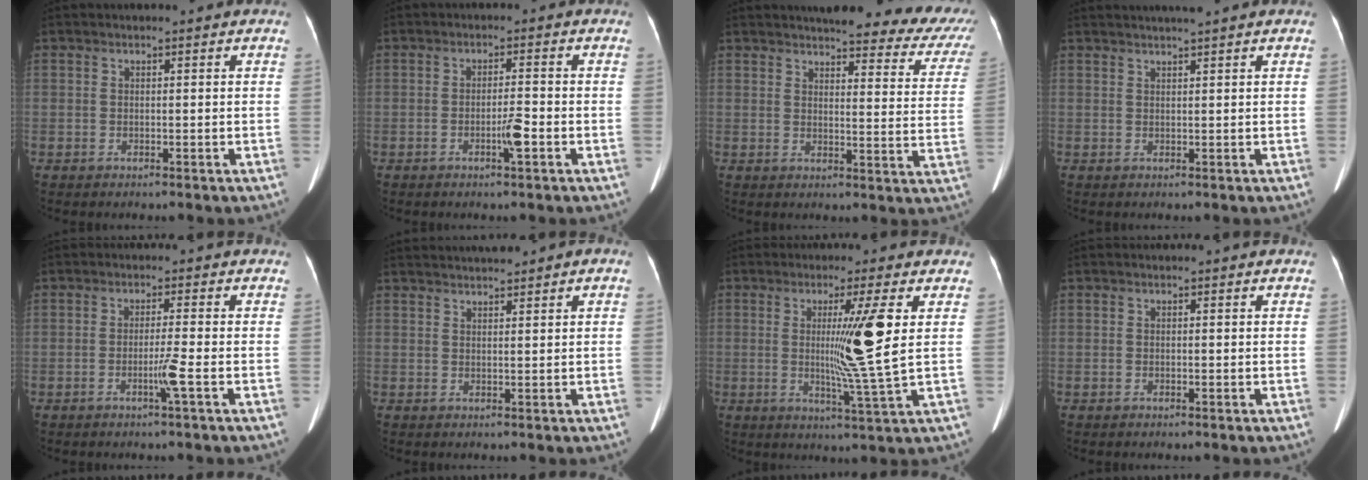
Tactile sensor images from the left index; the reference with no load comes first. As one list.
[{"total": 2.8, "force": [-1.3, 0.2, 2.5], "torque": [-0.044, -0.001, -0.022]}, {"total": 21.8, "force": [19.5, 4.6, 8.6], "torque": [-0.087, -0.045, 0.202]}, {"total": 3.3, "force": [2.9, -0.6, 1.5], "torque": [-0.015, 0.019, 0.046]}, {"total": 2.6, "force": [-1.2, -0.8, 2.2], "torque": [-0.043, -0.005, -0.022]}, {"total": 3.3, "force": [3.0, 0.1, 1.5], "torque": [-0.028, 0.026, 0.055]}, {"total": 8.8, "force": [1.3, -1.9, 8.5], "torque": [-0.151, -0.021, 0.026]}, {"total": 0.0}]